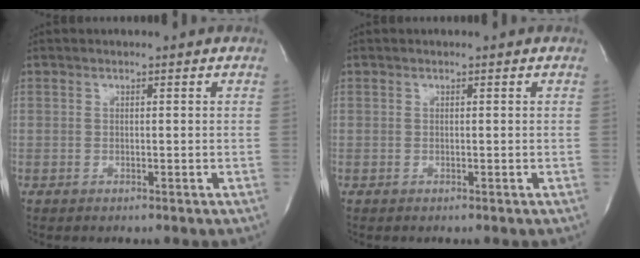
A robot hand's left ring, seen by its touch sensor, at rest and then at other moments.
{"total": 0.0}